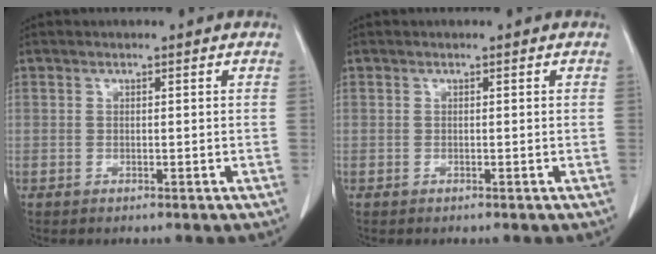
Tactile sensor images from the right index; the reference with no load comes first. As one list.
[{"total": 0.0}]